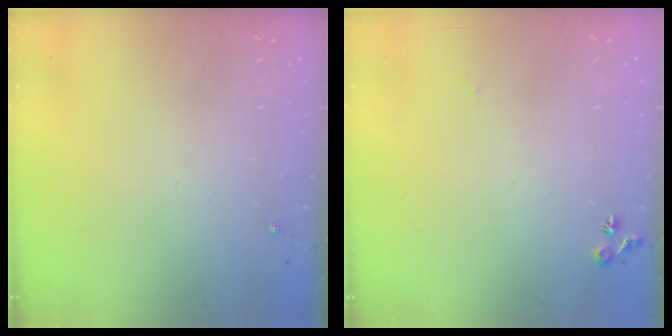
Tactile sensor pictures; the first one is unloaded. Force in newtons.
{"total": 6.6, "press": 6.6, "slide": 0.6}